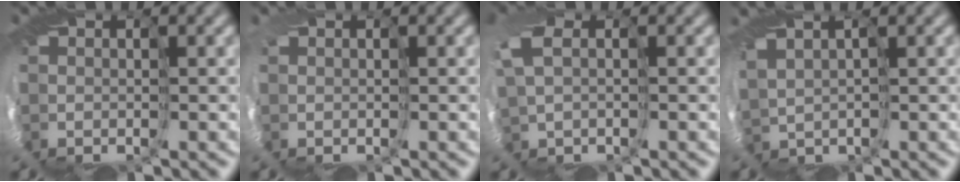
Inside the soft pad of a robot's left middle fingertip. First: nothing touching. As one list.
[{"total": 1.5, "force": [-0.2, -1.0, -1.1], "torque": [0.028, -0.005, -0.001]}, {"total": 1.0, "force": [0.4, -0.1, 0.9], "torque": [-0.051, -0.005, 0.014]}, {"total": 2.7, "force": [1.0, -1.9, -1.6], "torque": [0.013, 0.007, 0.023]}]